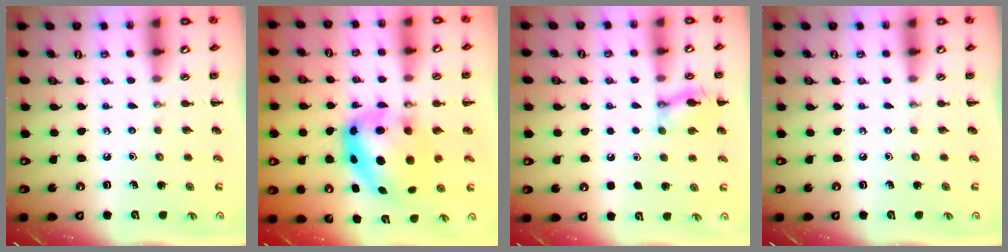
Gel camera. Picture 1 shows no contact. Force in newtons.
{"total": 8.7, "press": 8.4, "slide": 2.0}
{"total": 1.6, "press": 1.6, "slide": 0.1}
{"total": 0.0}